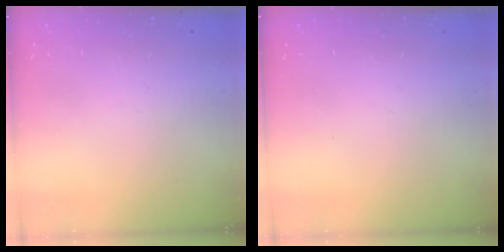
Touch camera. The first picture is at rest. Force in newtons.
{"total": 0.0}